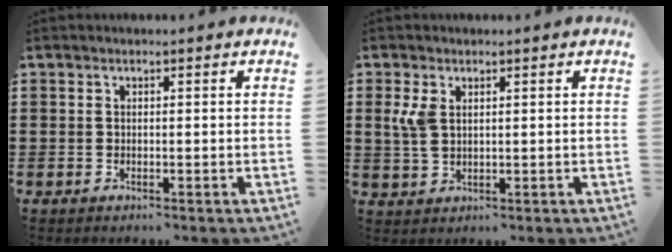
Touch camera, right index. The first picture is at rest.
{"total": 3.8, "force": [1.1, 2.3, 2.8], "torque": [-0.078, 0.002, 0.015]}